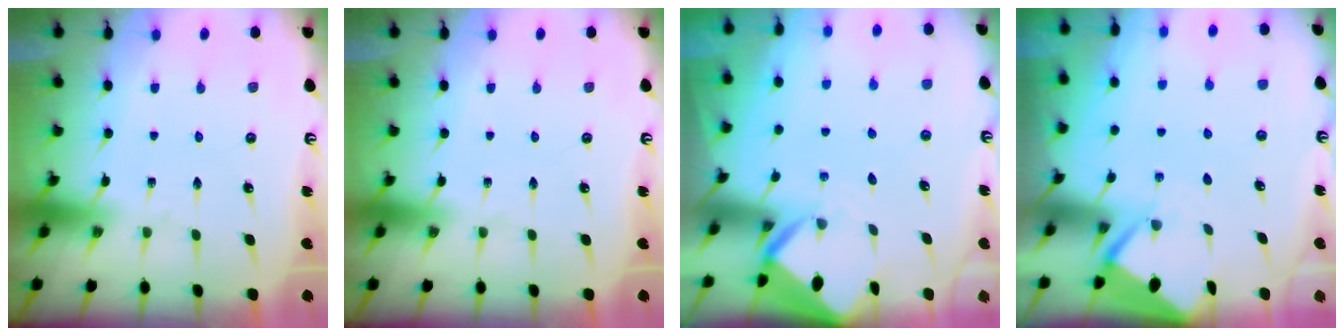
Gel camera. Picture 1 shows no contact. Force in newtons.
{"total": 0.0}
{"total": 3.3, "press": 3.3, "slide": 0.1}
{"total": 2.8, "press": 2.8, "slide": 0.3}